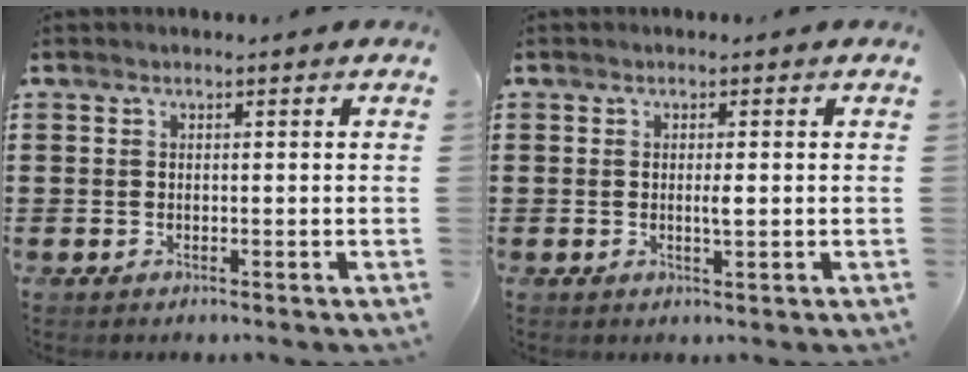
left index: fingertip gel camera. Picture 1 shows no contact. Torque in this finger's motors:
{"motor_torque": [0.02, 0.00, 0.02, 0.04]}